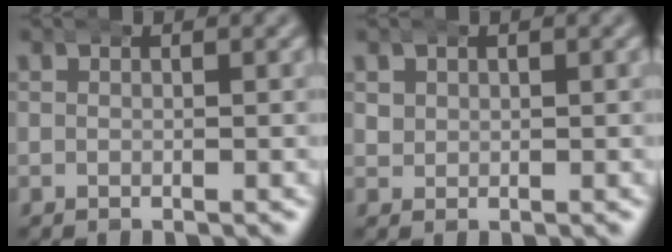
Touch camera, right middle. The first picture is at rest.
{"total": 1.3, "force": [0.5, 1.1, 0.3], "torque": [-0.013, -0.009, 0.021]}